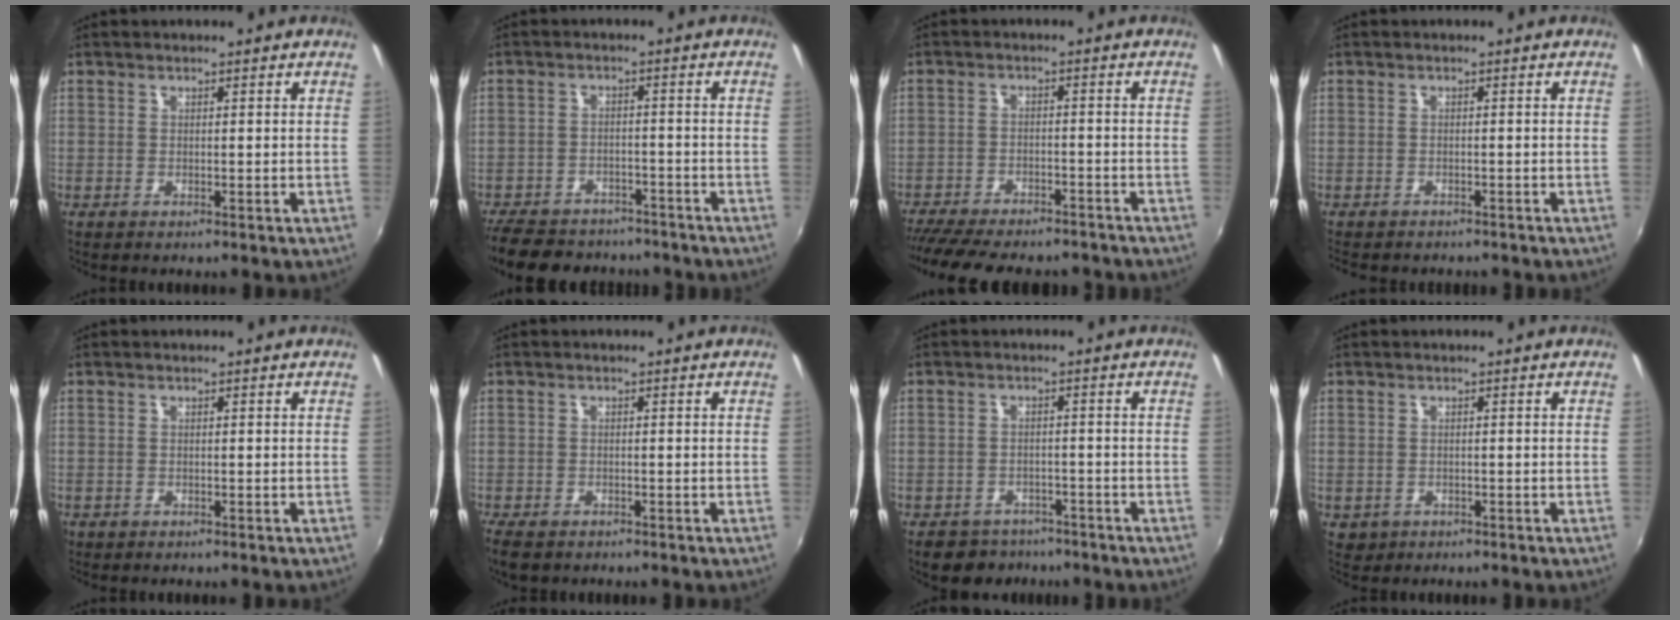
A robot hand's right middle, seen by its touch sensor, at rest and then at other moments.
{"total": 17.0, "force": [-14.0, 7.4, 6.3], "torque": [-0.158, 0.003, -0.201]}
{"total": 17.3, "force": [-14.7, 4.9, 7.6], "torque": [-0.164, -0.034, -0.213]}
{"total": 4.0, "force": [-3.5, 1.3, 1.3], "torque": [-0.035, -0.018, -0.053]}
{"total": 0.7, "force": [-0.4, 0.6, 0.1], "torque": [-0.003, -0.003, -0.006]}
{"total": 4.4, "force": [-3.3, 2.0, 2.2], "torque": [-0.055, -0.019, -0.060]}
{"total": 6.9, "force": [-5.4, 4.1, 1.5], "torque": [-0.043, 0.005, -0.077]}
{"total": 2.4, "force": [-0.7, 2.1, 0.9], "torque": [-0.022, -0.004, -0.005]}